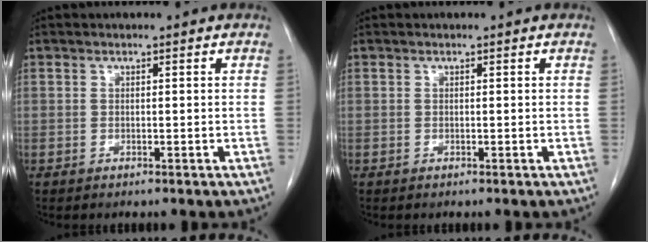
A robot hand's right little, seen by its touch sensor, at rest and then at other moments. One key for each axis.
{"total": 0.0}